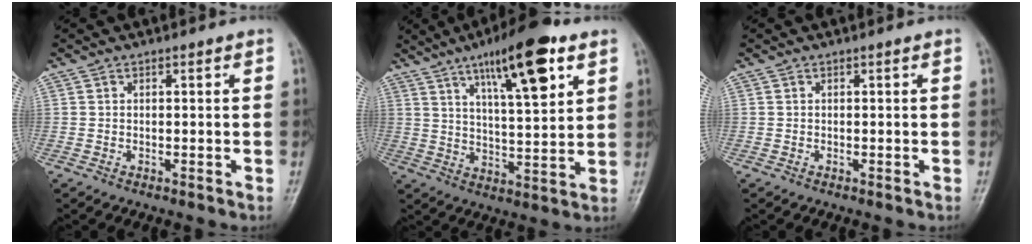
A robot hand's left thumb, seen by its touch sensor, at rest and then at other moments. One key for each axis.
{"total": 16.3, "fx": 8.4, "fy": 4.3, "fz": 13.3, "tx": -0.189, "ty": -0.032, "tz": 0.134}
{"total": 0.0}